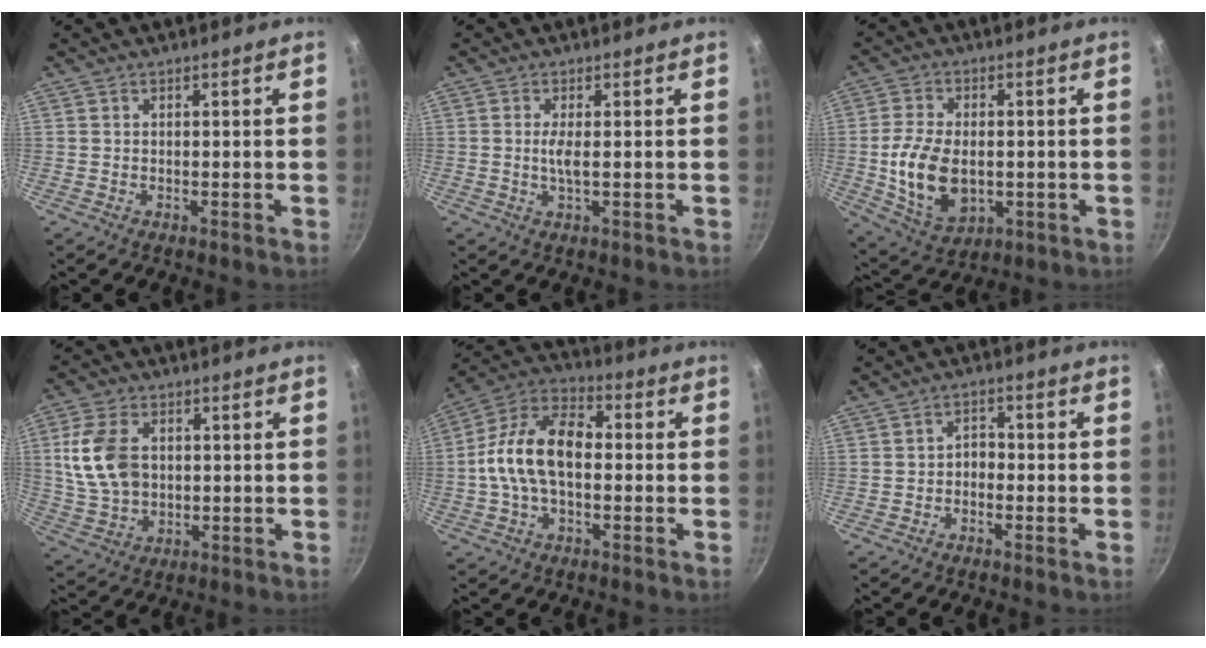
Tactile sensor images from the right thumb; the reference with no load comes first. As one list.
[{"total": 2.4, "force": [0.1, 0.4, 2.4], "torque": [-0.056, -0.002, 0.001]}, {"total": 13.1, "force": [-1.1, 8.3, 10.1], "torque": [-0.183, -0.003, -0.008]}, {"total": 11.8, "force": [1.7, 8.2, 8.4], "torque": [-0.152, 0.001, 0.038]}, {"total": 15.0, "force": [-0.6, 9.0, 12.0], "torque": [-0.196, 0.044, -0.032]}, {"total": 2.5, "force": [-1.0, 1.8, 1.5], "torque": [-0.010, 0.014, -0.021]}]